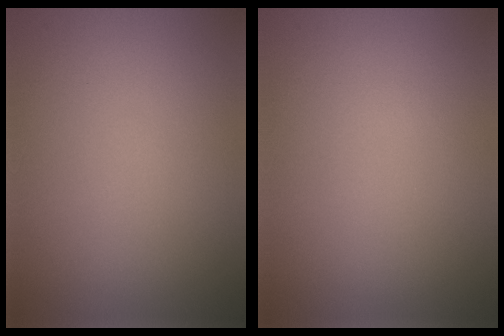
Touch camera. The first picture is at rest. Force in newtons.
{"total": 0.0}